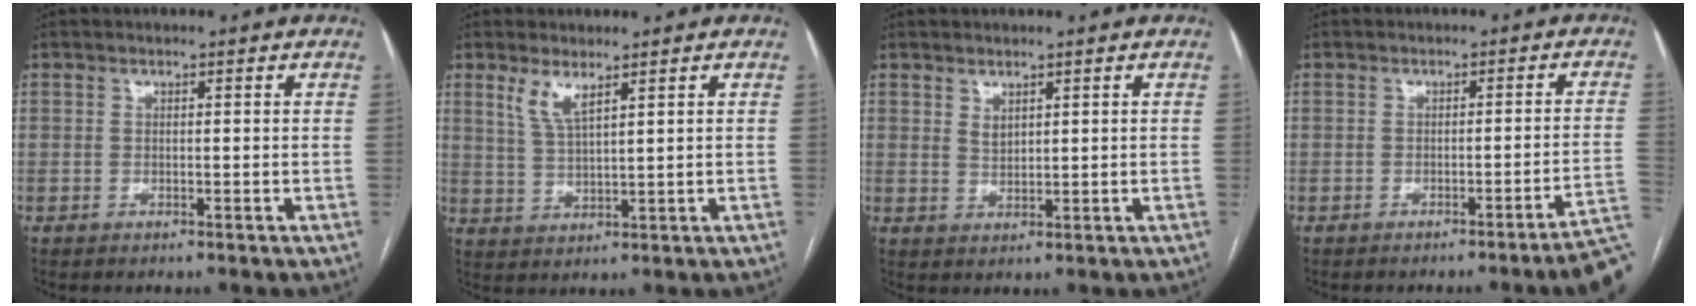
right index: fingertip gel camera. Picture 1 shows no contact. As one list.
[{"total": 4.1, "force": [2.6, 0.5, 3.1], "torque": [-0.068, -0.005, 0.059]}, {"total": 1.7, "force": [1.2, 0.8, 0.9], "torque": [-0.015, -0.004, 0.030]}, {"total": 6.8, "force": [-5.0, -1.3, 4.4], "torque": [-0.022, 0.008, -0.062]}]